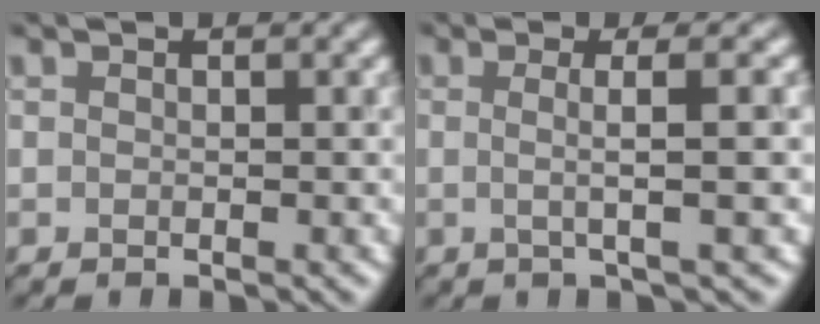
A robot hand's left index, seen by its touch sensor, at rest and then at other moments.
{"total": 3.3, "force": [0.0, 0.6, 3.2], "torque": [-0.047, 0.001, -0.008]}